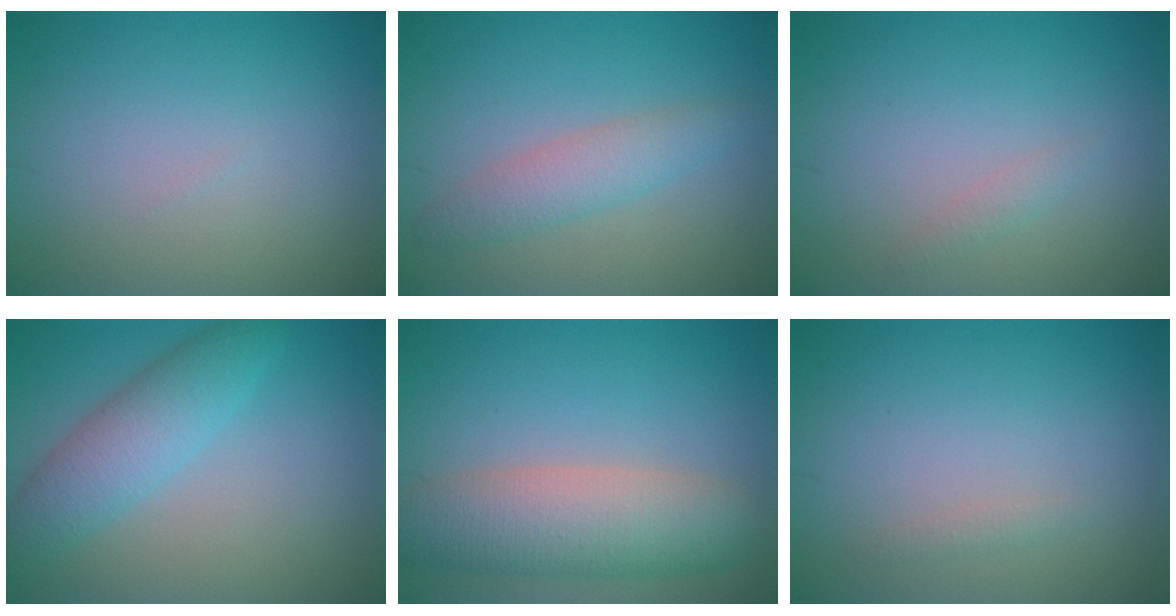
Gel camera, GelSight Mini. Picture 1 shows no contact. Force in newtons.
{"total": 2.9, "press": 2.9, "slide": 0.1}
{"total": 1.0, "press": 0.9, "slide": 0.1}
{"total": 4.5, "press": 4.5, "slide": 0.2}
{"total": 6.8, "press": 6.8, "slide": 0.4}
{"total": 0.7, "press": 0.7, "slide": 0.0}